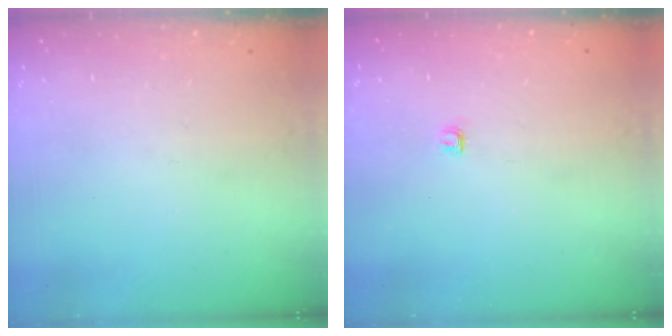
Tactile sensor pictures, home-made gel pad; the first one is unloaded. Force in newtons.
{"total": 2.8, "press": 2.8, "slide": 0.4}